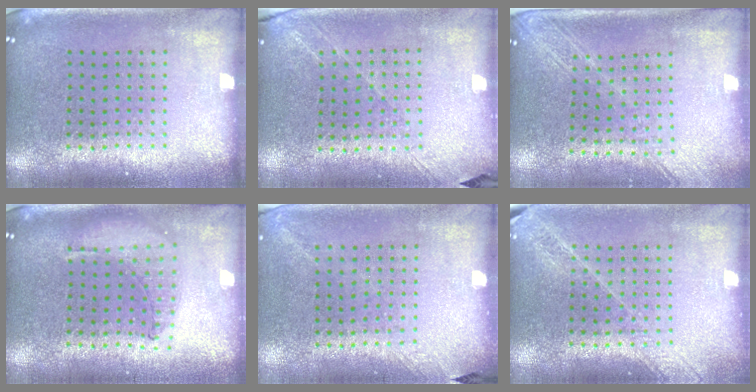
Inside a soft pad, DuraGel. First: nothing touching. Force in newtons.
{"total": 1.4, "press": 1.2, "slide": 0.7}
{"total": 2.0, "press": 1.7, "slide": 1.1}
{"total": 1.0, "press": 1.0, "slide": 0.2}
{"total": 1.3, "press": 1.0, "slide": 0.8}
{"total": 1.6, "press": 1.5, "slide": 0.6}